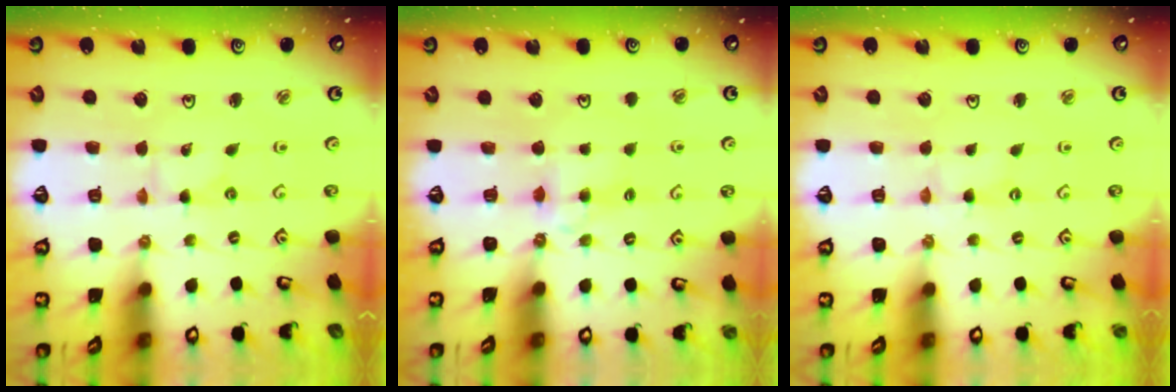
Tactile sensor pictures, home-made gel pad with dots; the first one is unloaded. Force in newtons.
{"total": 4.5, "press": 4.5, "slide": 0.5}
{"total": 0.0}